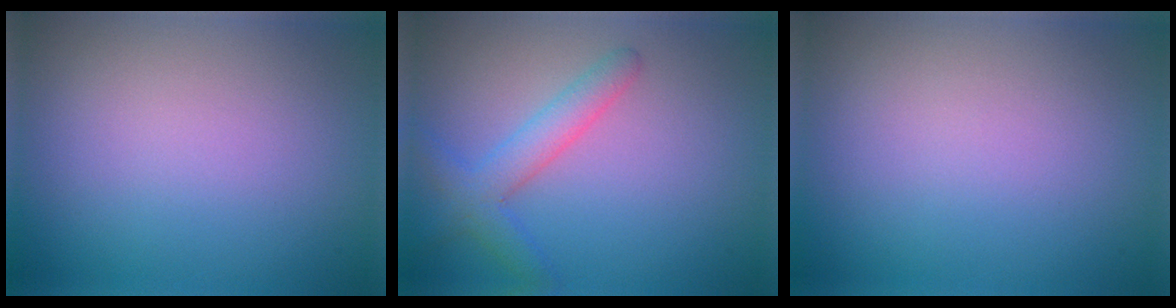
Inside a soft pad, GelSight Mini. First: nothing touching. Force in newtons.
{"total": 2.2, "press": 2.2, "slide": 0.2}
{"total": 0.0}